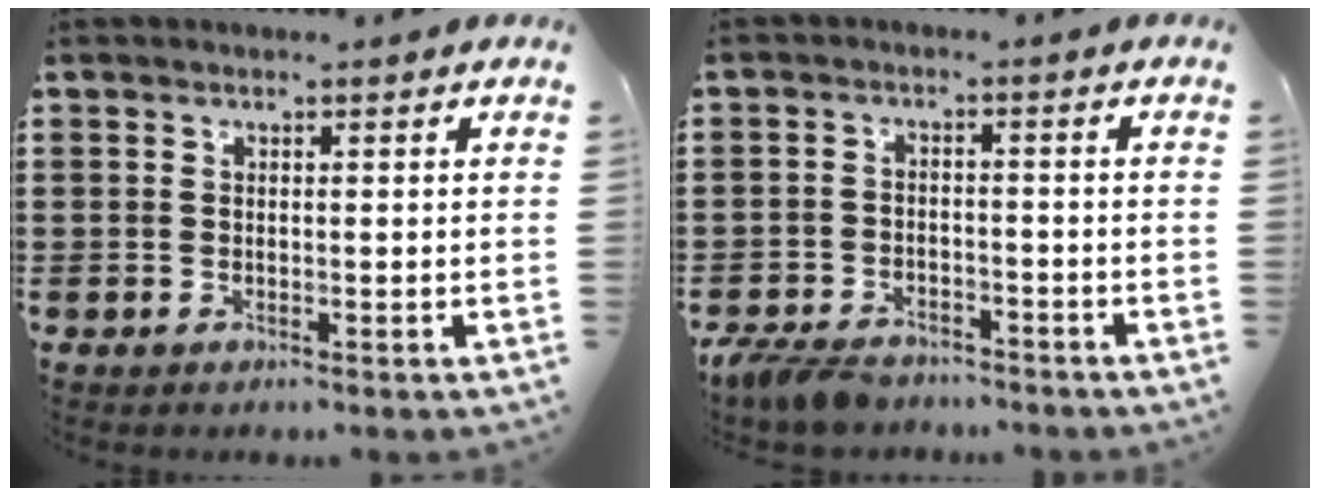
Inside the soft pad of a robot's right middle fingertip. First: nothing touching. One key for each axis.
{"total": 4.5, "fx": -4.2, "fy": 1.0, "fz": 1.0, "tx": -0.033, "ty": -0.001, "tz": -0.088}